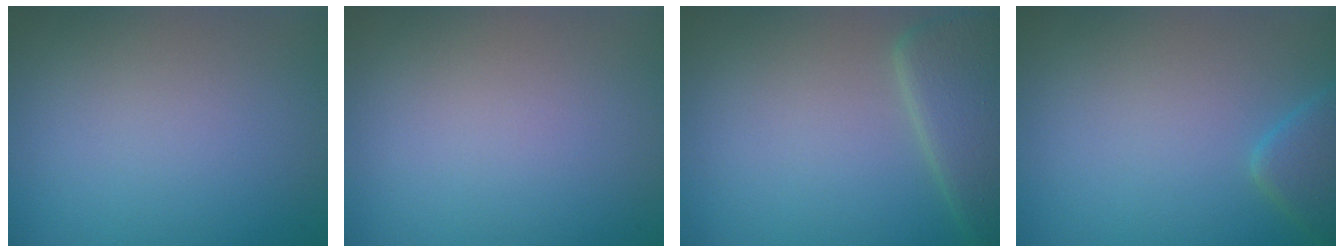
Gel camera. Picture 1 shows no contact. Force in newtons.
{"total": 0.0}
{"total": 4.4, "press": 4.4, "slide": 0.3}
{"total": 2.3, "press": 2.2, "slide": 0.2}